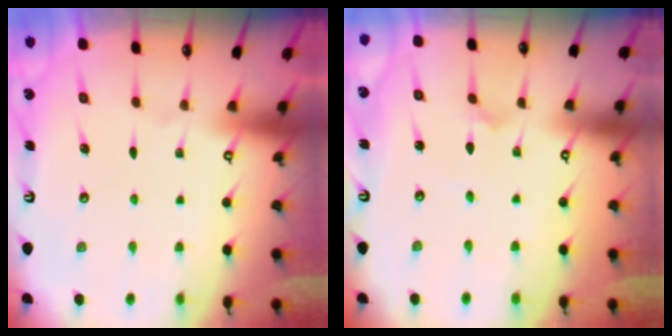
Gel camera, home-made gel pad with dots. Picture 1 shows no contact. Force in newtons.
{"total": 1.6, "press": 1.6, "slide": 0.1}